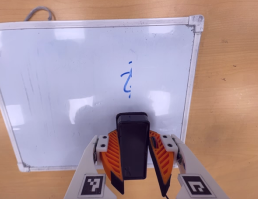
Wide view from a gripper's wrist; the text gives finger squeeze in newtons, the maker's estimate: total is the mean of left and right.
{"total": 8.8, "left": 8.5, "right": 9.1}